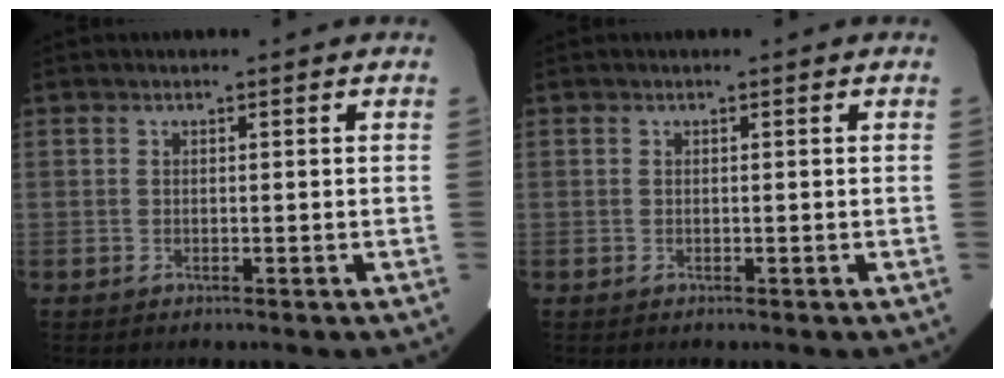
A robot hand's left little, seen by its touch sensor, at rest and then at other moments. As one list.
[{"total": 0.0}]